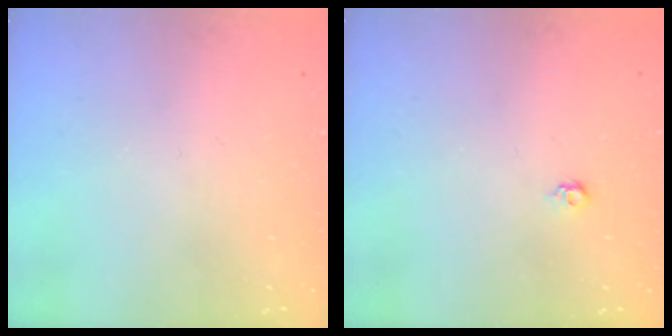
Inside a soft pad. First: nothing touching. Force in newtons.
{"total": 3.9, "press": 3.8, "slide": 0.8}